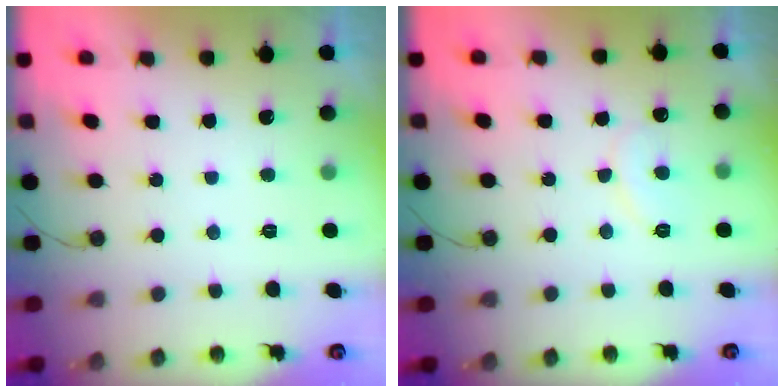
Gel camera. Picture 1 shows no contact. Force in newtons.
{"total": 8.5, "press": 8.4, "slide": 0.6}